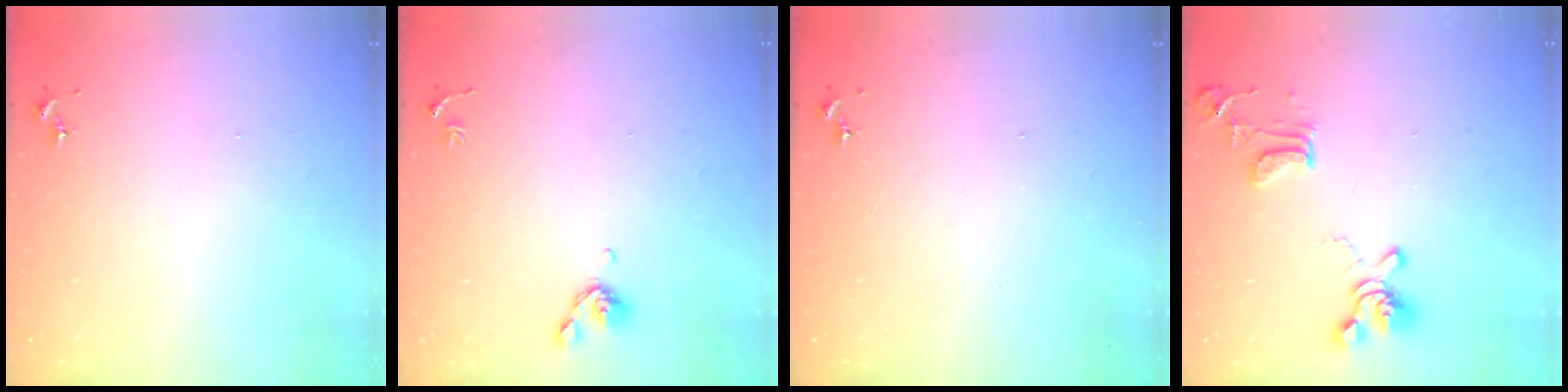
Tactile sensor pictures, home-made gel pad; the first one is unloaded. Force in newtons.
{"total": 6.4, "press": 6.3, "slide": 1.3}
{"total": 0.0}
{"total": 15.8, "press": 15.7, "slide": 1.6}